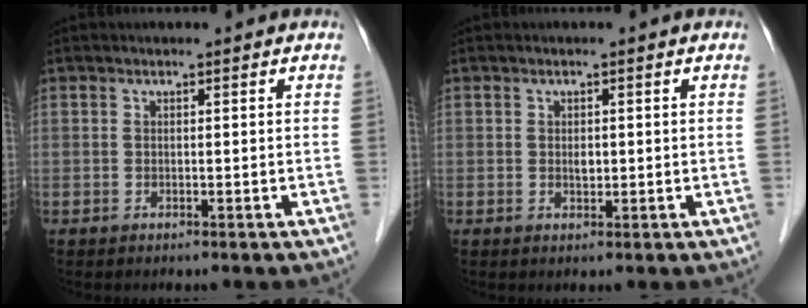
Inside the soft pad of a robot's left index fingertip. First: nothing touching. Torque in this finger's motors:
{"motor_torque": [0.05, 0.03, -0.03, 0.00]}